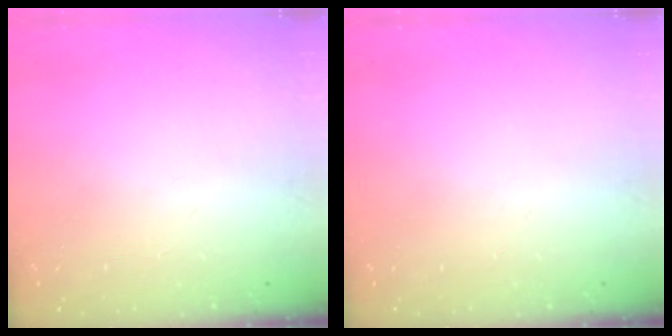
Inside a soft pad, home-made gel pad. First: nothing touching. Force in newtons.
{"total": 0.0}